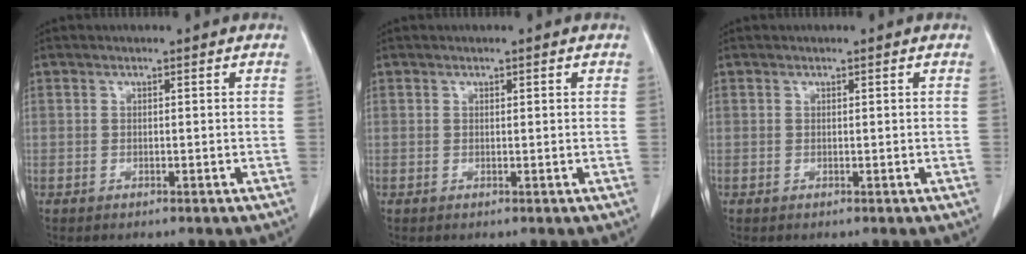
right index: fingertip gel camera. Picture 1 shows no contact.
{"total": 0.6, "force": [0.3, 0.2, 0.4], "torque": [-0.007, 0.000, 0.004]}
{"total": 0.0}